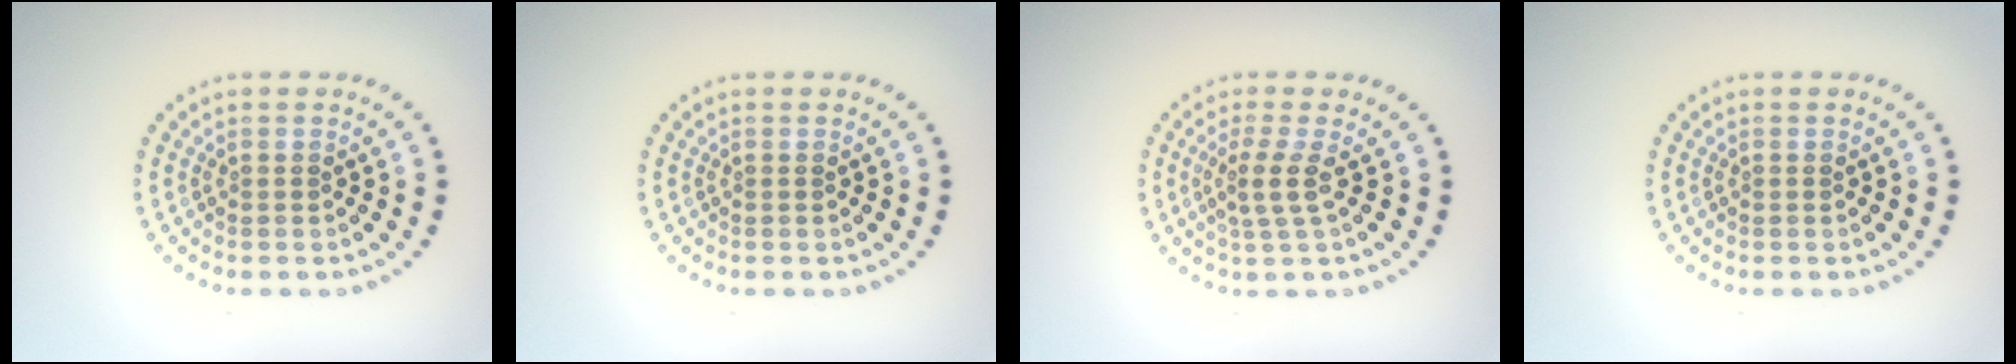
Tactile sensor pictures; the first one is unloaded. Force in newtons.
{"total": 0.0}
{"total": 2.3, "press": 1.7, "slide": 1.5}
{"total": 0.0}